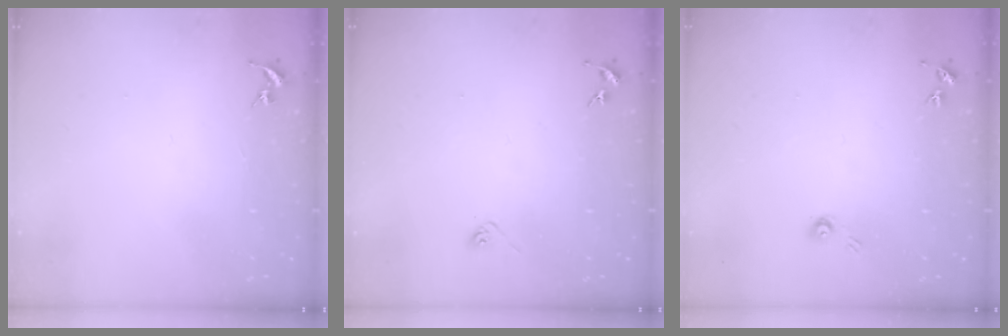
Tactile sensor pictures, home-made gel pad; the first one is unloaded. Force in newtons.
{"total": 3.8, "press": 3.7, "slide": 1.0}
{"total": 4.0, "press": 4.0, "slide": 0.4}